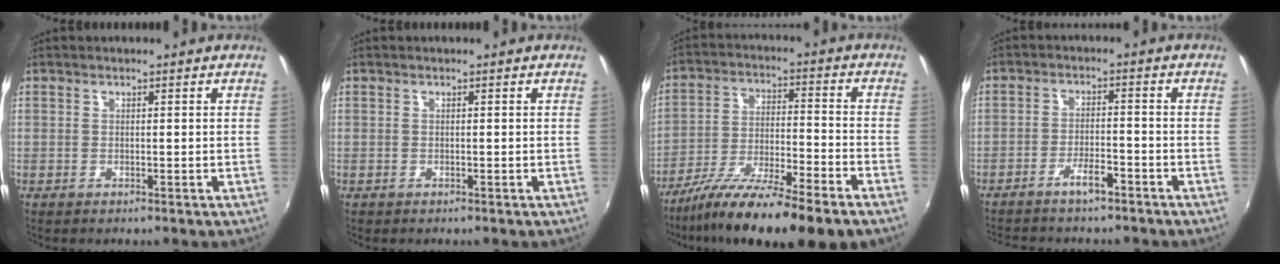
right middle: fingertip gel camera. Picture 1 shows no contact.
{"total": 0.0}
{"total": 16.7, "force": [-12.9, 0.4, 10.6], "torque": [-0.199, -0.043, -0.219]}
{"total": 5.3, "force": [-4.4, 1.2, 2.6], "torque": [-0.063, 0.008, -0.074]}